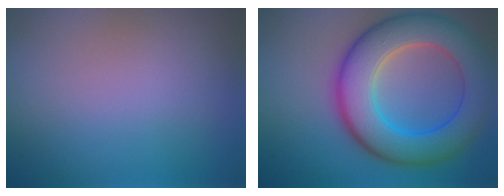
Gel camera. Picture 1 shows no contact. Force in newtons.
{"total": 10.1, "press": 10.1, "slide": 0.2}